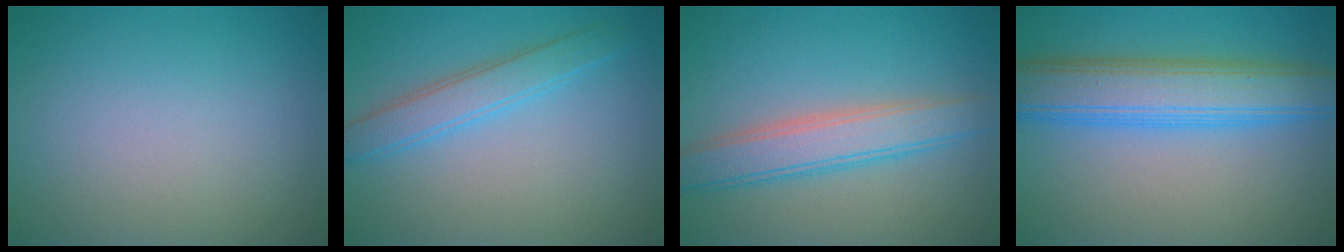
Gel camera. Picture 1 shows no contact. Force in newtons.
{"total": 3.1, "press": 3.1, "slide": 0.1}
{"total": 3.9, "press": 3.9, "slide": 0.2}
{"total": 7.5, "press": 7.5, "slide": 0.1}